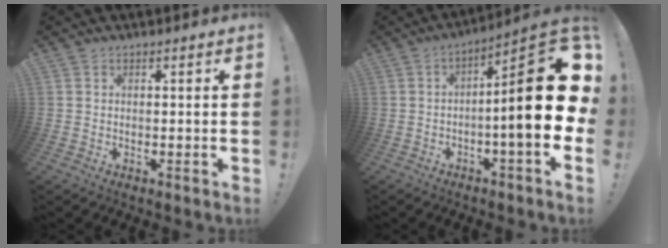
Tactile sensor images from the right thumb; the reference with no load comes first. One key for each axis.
{"total": 21.4, "fx": 0.1, "fy": 3.9, "fz": 21.0, "tx": -0.316, "ty": -0.003, "tz": -0.001}